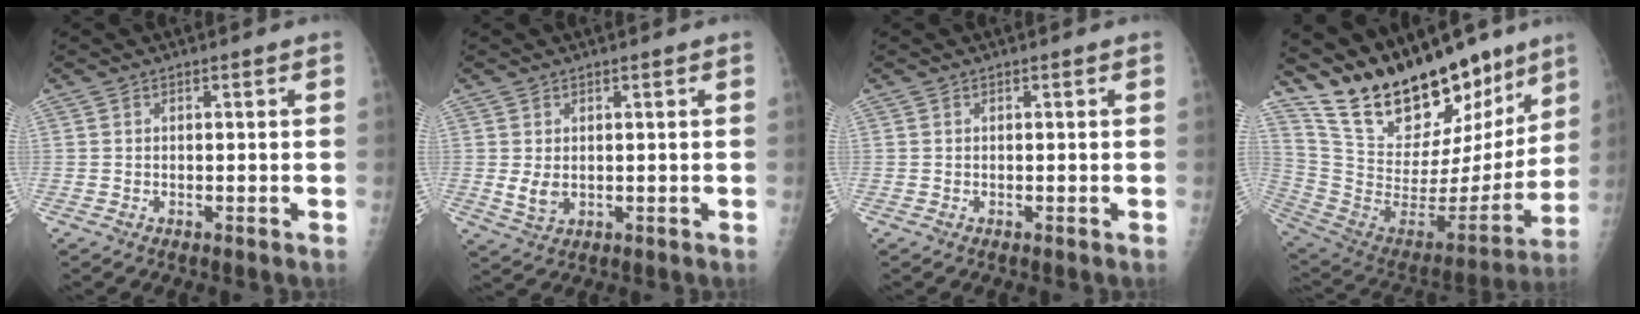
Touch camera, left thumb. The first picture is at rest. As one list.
[{"total": 3.1, "force": [0.5, 2.0, 2.4], "torque": [-0.038, -0.010, 0.017]}, {"total": 0.0}, {"total": 28.8, "force": [22.2, 11.6, 14.3], "torque": [-0.200, -0.099, 0.367]}]